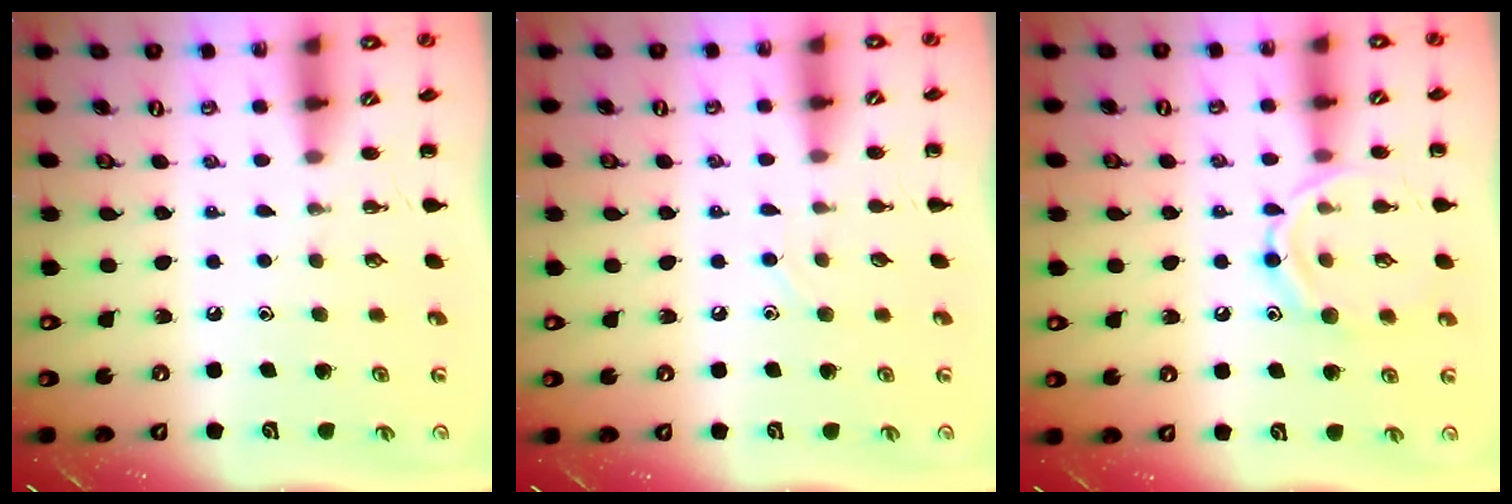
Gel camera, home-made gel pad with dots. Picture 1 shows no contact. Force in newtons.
{"total": 2.0, "press": 2.0, "slide": 0.6}
{"total": 11.5, "press": 11.4, "slide": 0.9}